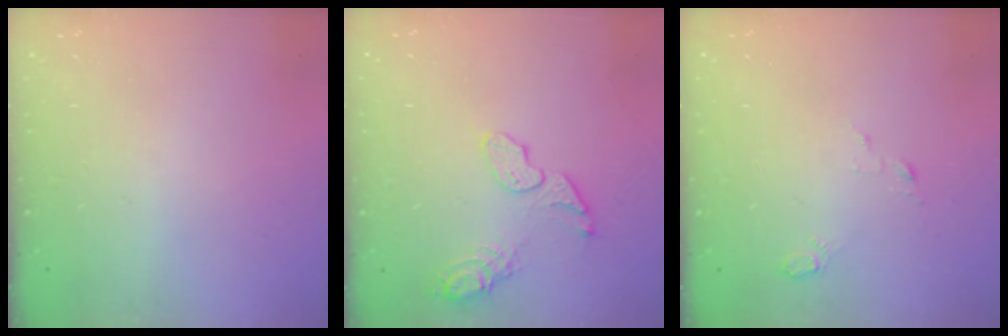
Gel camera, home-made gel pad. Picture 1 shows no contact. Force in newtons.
{"total": 8.6, "press": 8.6, "slide": 0.7}
{"total": 3.3, "press": 3.2, "slide": 0.7}